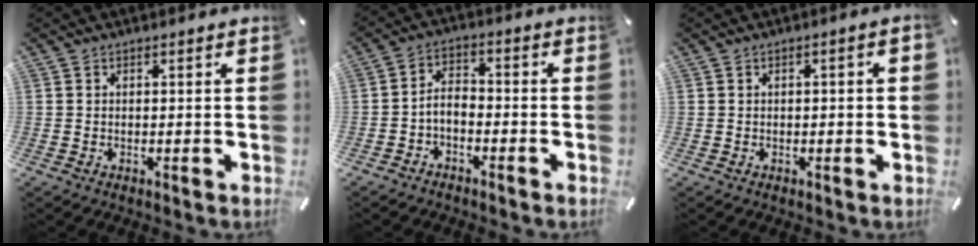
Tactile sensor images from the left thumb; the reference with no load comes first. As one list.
[{"total": 4.1, "force": [-2.6, 2.3, 2.2], "torque": [-0.050, 0.010, -0.053]}, {"total": 1.6, "force": [-0.2, 0.4, 1.5], "torque": [-0.026, 0.001, -0.004]}]